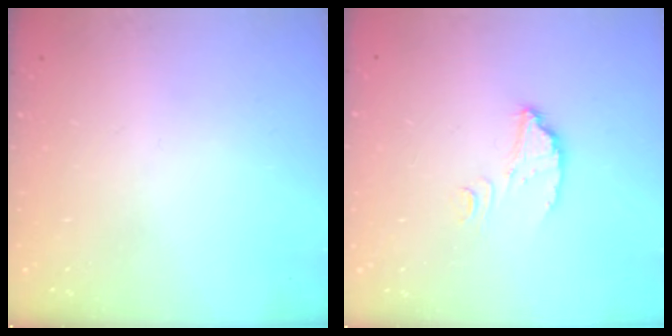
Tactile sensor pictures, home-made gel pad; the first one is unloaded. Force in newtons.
{"total": 3.3, "press": 3.3, "slide": 0.2}